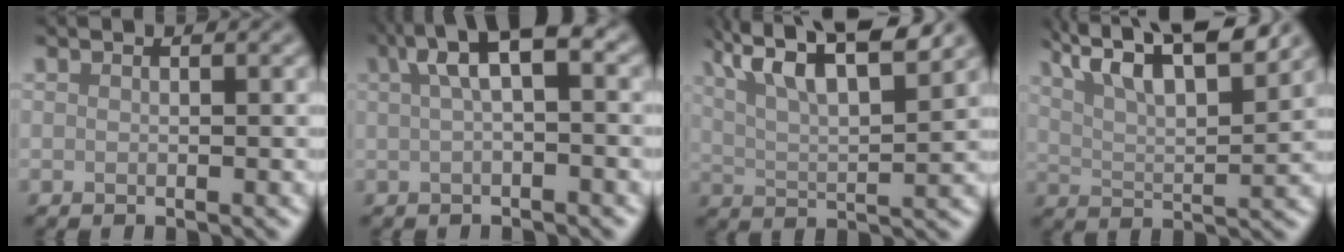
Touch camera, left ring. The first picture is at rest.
{"total": 5.2, "force": [1.9, 1.6, 4.5], "torque": [-0.072, 0.019, 0.025]}
{"total": 9.3, "force": [5.7, 2.6, 6.9], "torque": [-0.114, 0.022, 0.073]}
{"total": 11.2, "force": [7.6, 3.2, 7.5], "torque": [-0.115, 0.026, 0.087]}